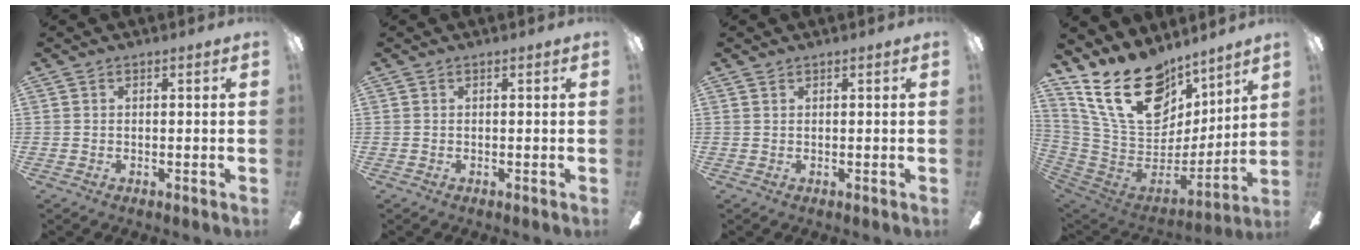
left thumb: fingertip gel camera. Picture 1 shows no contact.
{"total": 0.0}
{"total": 0.5, "force": [0.4, 0.2, 0.2], "torque": [-0.004, 0.002, 0.008]}
{"total": 25.1, "force": [16.1, 13.8, 13.4], "torque": [-0.242, -0.105, 0.298]}